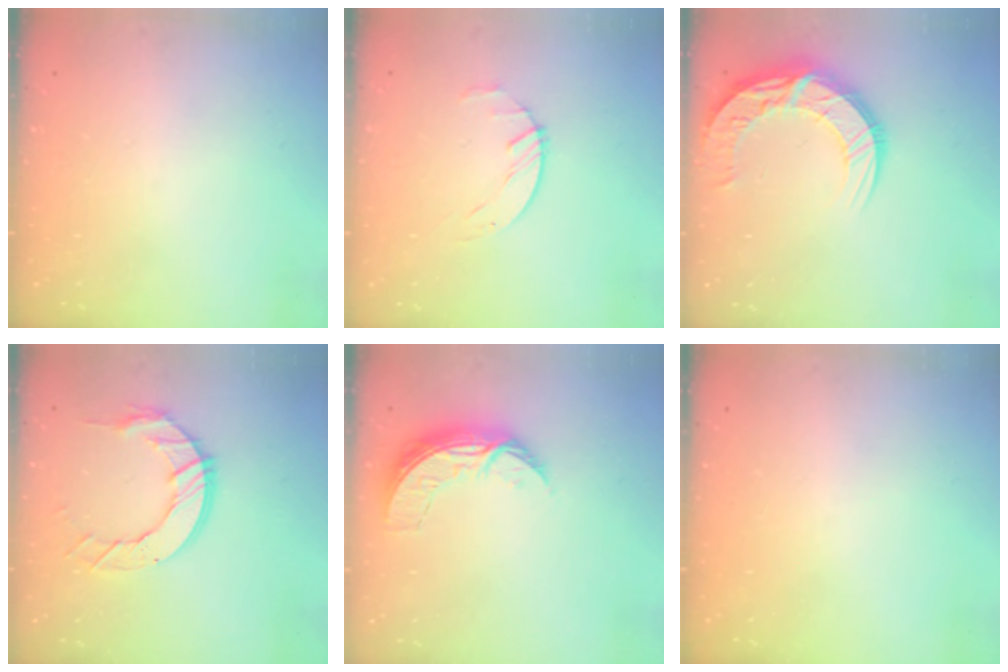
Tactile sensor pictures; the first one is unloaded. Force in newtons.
{"total": 1.6, "press": 1.6, "slide": 0.3}
{"total": 13.2, "press": 13.2, "slide": 1.2}
{"total": 10.7, "press": 10.6, "slide": 1.1}
{"total": 7.3, "press": 7.3, "slide": 0.6}
{"total": 0.0}